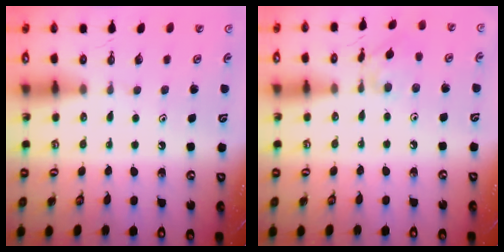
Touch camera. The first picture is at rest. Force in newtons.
{"total": 6.8, "press": 6.8, "slide": 0.3}